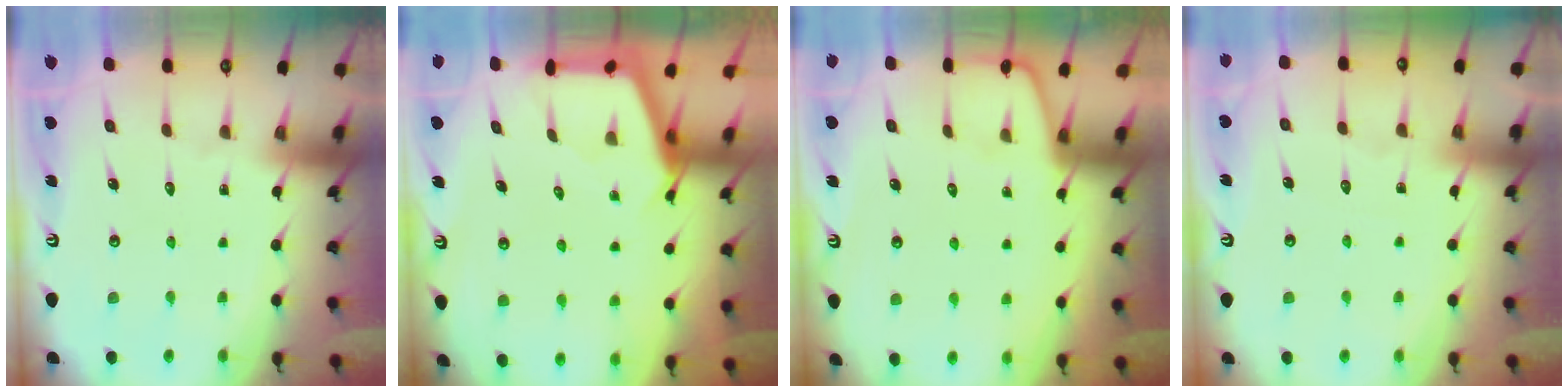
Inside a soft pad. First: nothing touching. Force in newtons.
{"total": 3.0, "press": 3.0, "slide": 0.4}
{"total": 1.9, "press": 1.8, "slide": 0.3}
{"total": 3.2, "press": 3.2, "slide": 0.5}